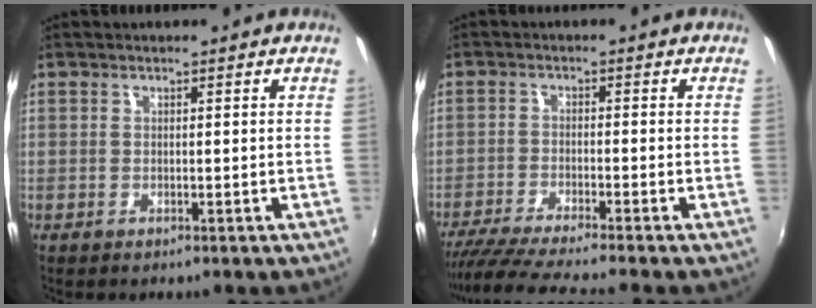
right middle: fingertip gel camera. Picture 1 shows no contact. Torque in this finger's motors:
{"motor_torque": [0.53, -0.64, 0.08, 0.06]}